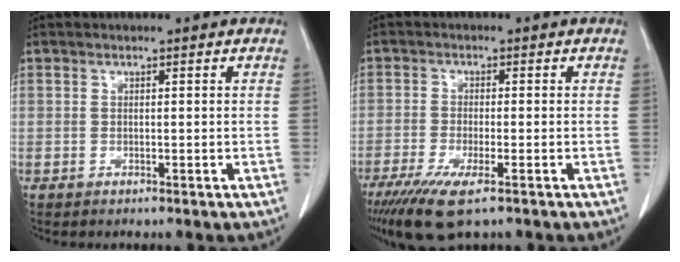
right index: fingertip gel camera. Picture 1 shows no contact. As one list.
[{"total": 7.9, "force": [-5.1, 1.4, 5.9], "torque": [-0.108, -0.021, -0.083]}]